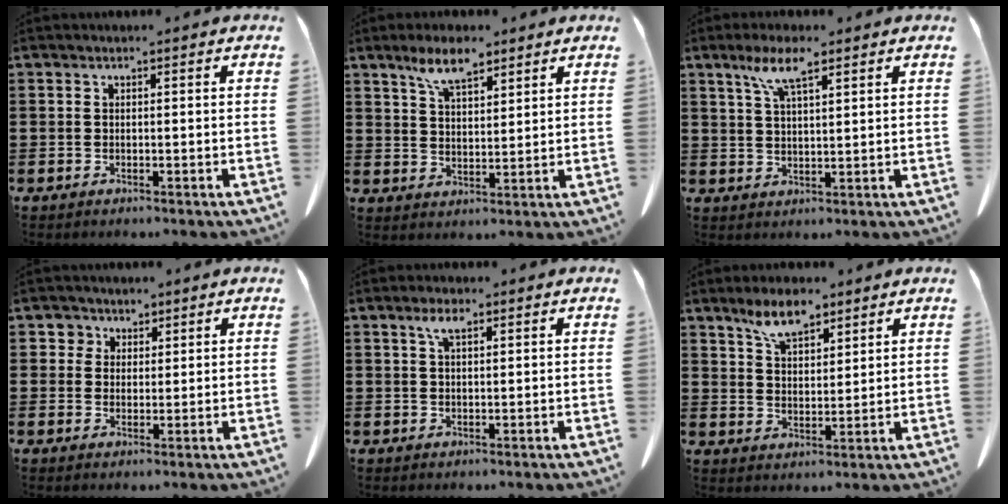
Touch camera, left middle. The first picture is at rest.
{"total": 6.6, "force": [4.8, 2.2, 4.0], "torque": [-0.090, -0.001, 0.087]}
{"total": 6.4, "force": [3.8, 1.6, 4.9], "torque": [-0.107, 0.008, 0.067]}
{"total": 3.0, "force": [1.9, 2.3, 0.3], "torque": [-0.010, 0.005, 0.034]}
{"total": 3.0, "force": [1.6, 0.9, 2.4], "torque": [-0.053, 0.005, 0.028]}
{"total": 6.5, "force": [5.0, 2.6, 3.4], "torque": [-0.073, -0.006, 0.090]}